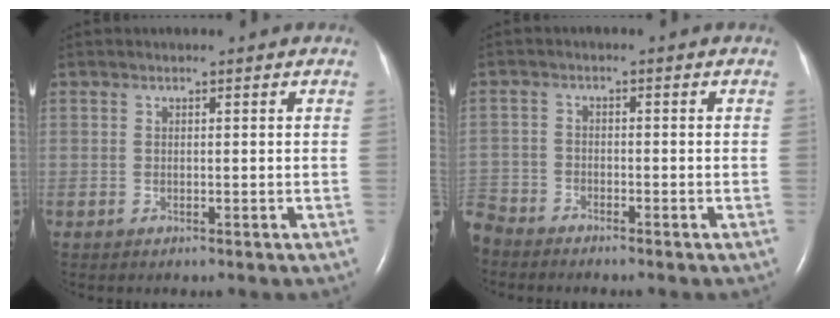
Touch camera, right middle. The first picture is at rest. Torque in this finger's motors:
{"motor_torque": [1.07, -1.07, 1.05, 0.21]}